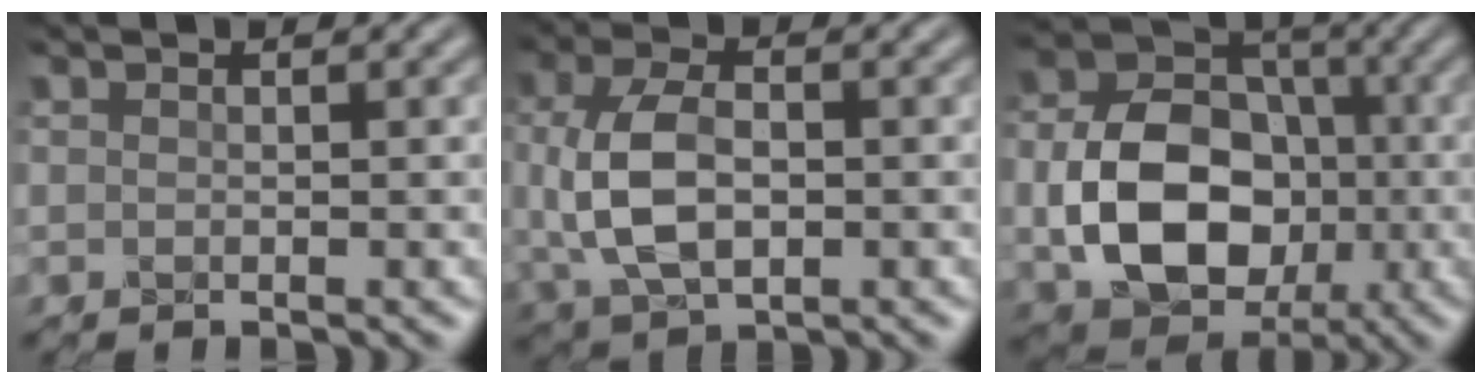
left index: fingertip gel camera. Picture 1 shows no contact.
{"total": 6.2, "force": [-0.6, 3.6, 5.1], "torque": [-0.112, 0.001, -0.014]}
{"total": 10.6, "force": [-2.5, 7.6, 6.9], "torque": [-0.128, 0.001, -0.047]}